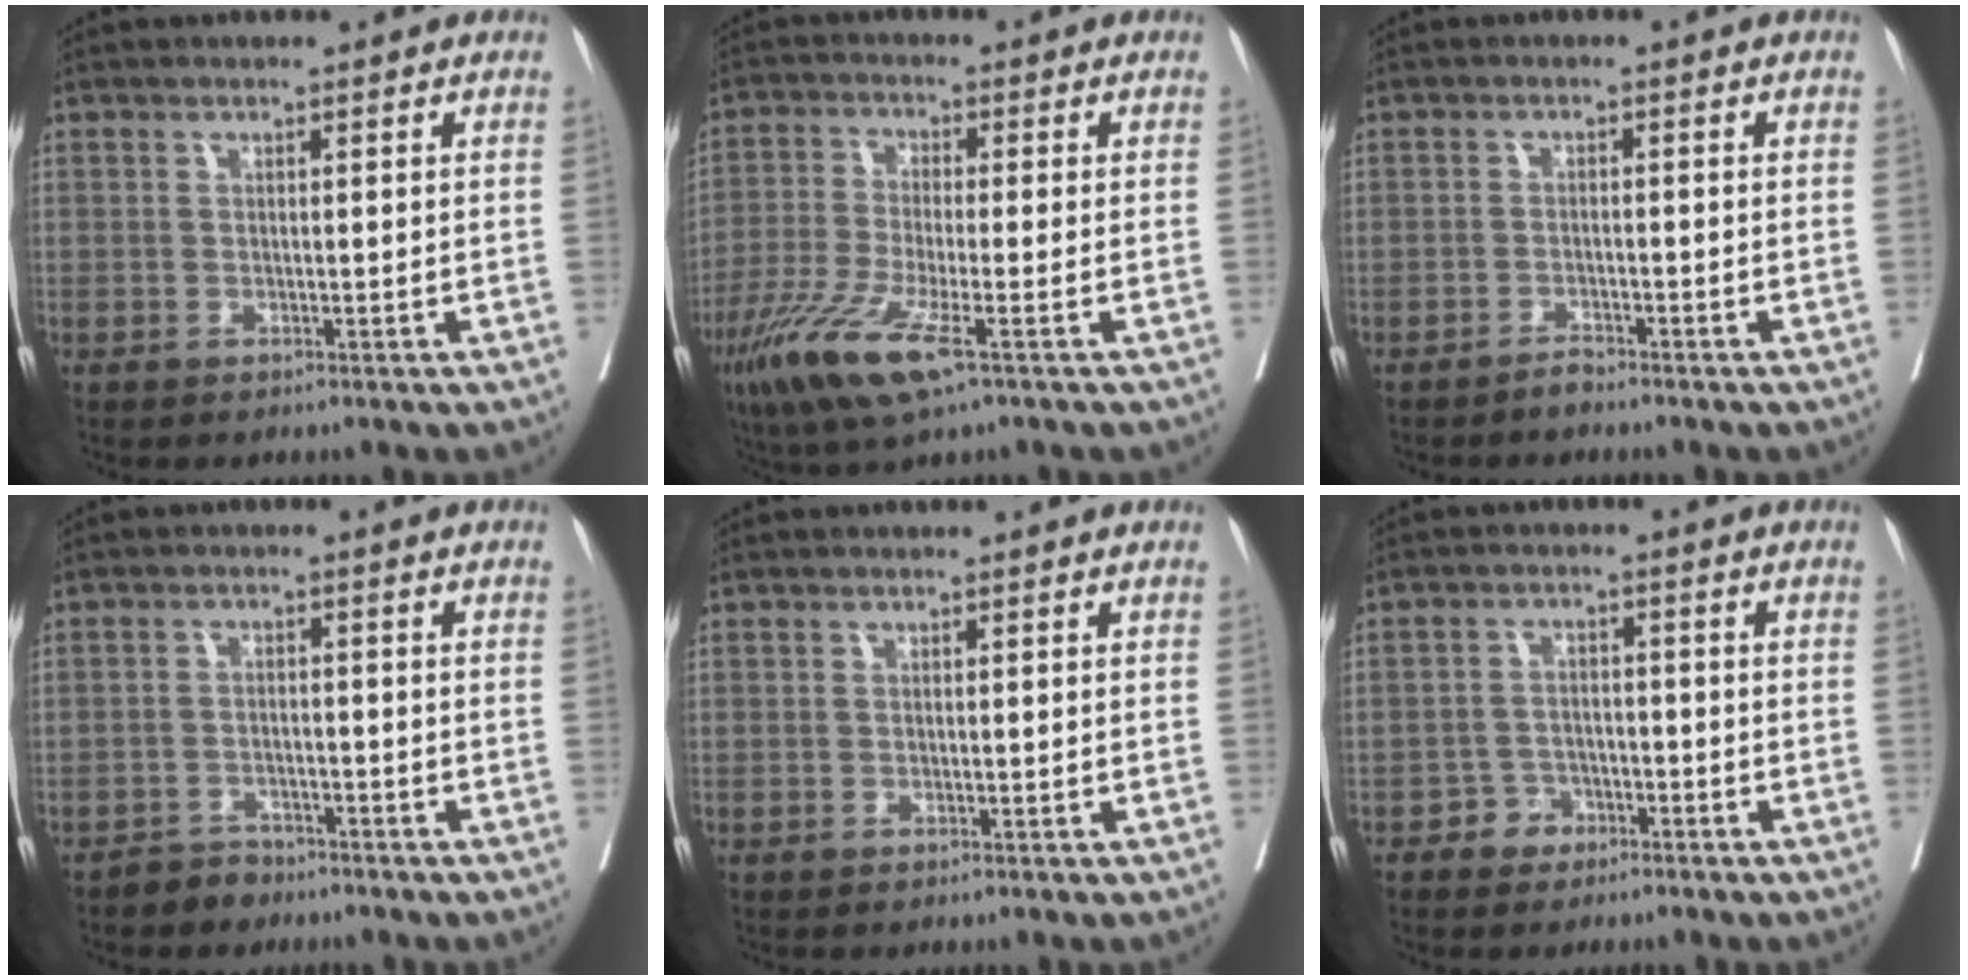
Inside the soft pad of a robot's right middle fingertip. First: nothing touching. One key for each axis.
{"total": 10.0, "fx": -5.2, "fy": 1.1, "fz": 8.5, "tx": -0.177, "ty": -0.029, "tz": -0.099}
{"total": 1.3, "fx": -1.3, "fy": 0.1, "fz": 0.3, "tx": -0.002, "ty": 0.000, "tz": -0.022}
{"total": 2.7, "fx": -2.3, "fy": 1.4, "fz": -0.1, "tx": -0.004, "ty": 0.005, "tz": -0.037}
{"total": 0.0}
{"total": 3.1, "fx": -2.1, "fy": 2.3, "fz": 0.6, "tx": -0.007, "ty": 0.011, "tz": -0.036}